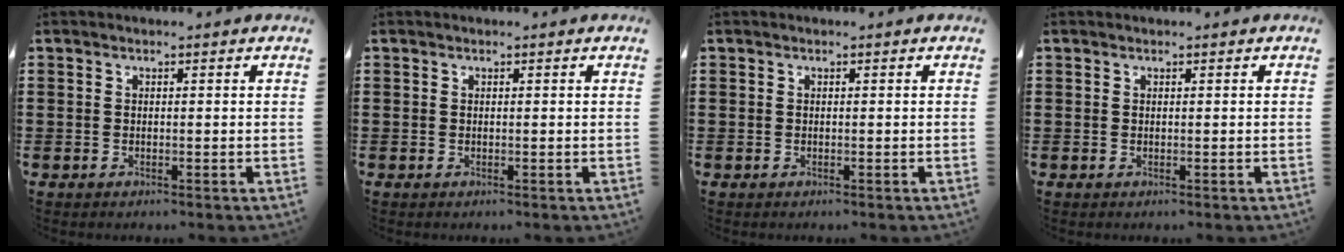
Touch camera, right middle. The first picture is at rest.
{"total": 0.0}
{"total": 0.0}
{"total": 0.0}